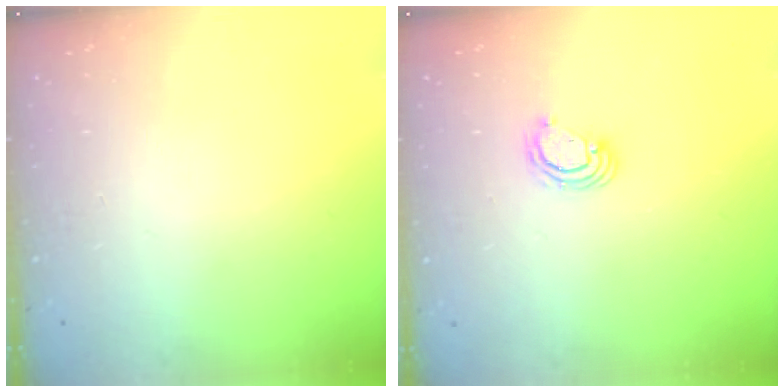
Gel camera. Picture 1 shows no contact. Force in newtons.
{"total": 4.0, "press": 3.9, "slide": 0.3}